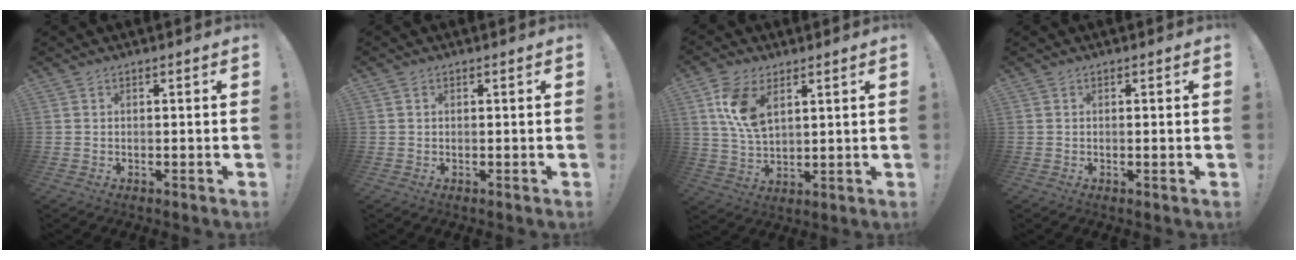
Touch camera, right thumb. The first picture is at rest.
{"total": 0.5, "force": [0.2, 0.5, 0.1], "torque": [-0.005, 0.004, 0.005]}
{"total": 11.1, "force": [5.0, 6.3, 7.6], "torque": [-0.142, -0.012, 0.093]}
{"total": 0.9, "force": [-0.1, -0.4, 0.8], "torque": [-0.011, -0.002, -0.004]}